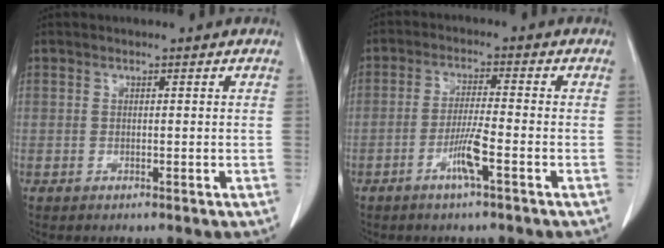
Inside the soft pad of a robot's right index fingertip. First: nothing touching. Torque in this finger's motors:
{"motor_torque": [0.03, 0.07, 0.12, 0.05]}